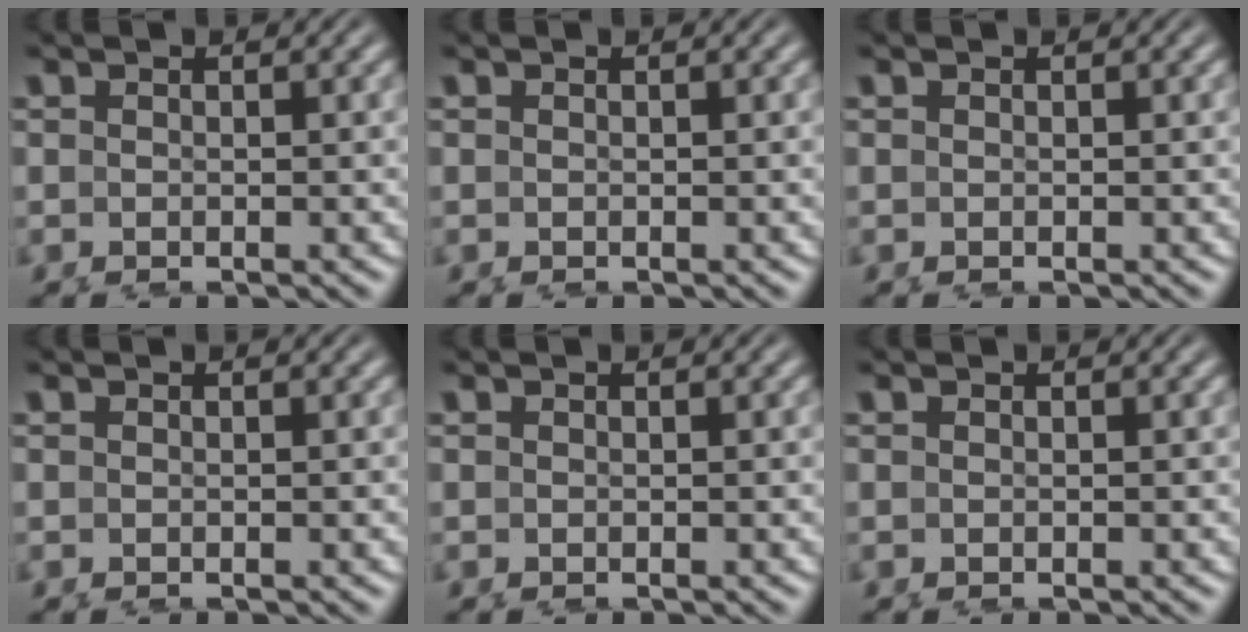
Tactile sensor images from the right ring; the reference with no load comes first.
{"total": 0.0}
{"total": 0.0}
{"total": 0.0}
{"total": 0.0}
{"total": 0.0}